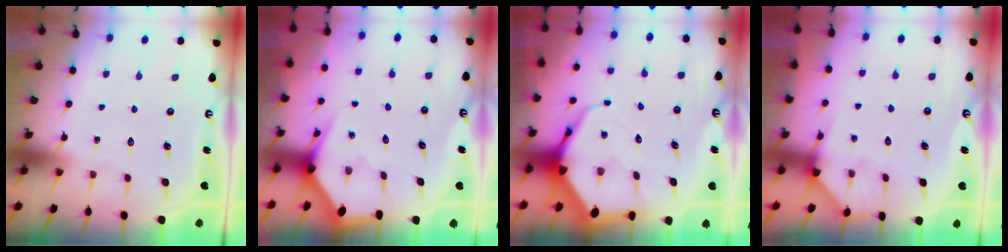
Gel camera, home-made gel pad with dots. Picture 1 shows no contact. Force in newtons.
{"total": 3.0, "press": 3.0, "slide": 0.1}
{"total": 9.0, "press": 9.0, "slide": 1.0}
{"total": 3.5, "press": 3.5, "slide": 0.4}